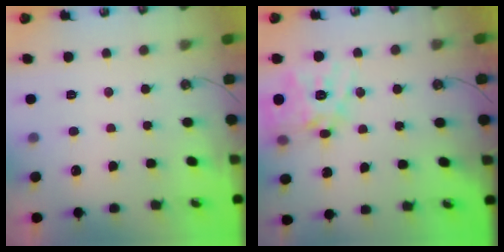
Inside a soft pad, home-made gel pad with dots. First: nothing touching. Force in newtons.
{"total": 16.2, "press": 16.2, "slide": 1.3}